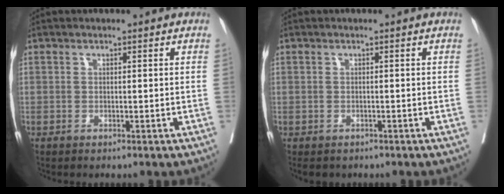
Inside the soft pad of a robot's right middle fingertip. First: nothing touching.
{"total": 2.5, "force": [-2.0, 1.4, 0.6], "torque": [-0.005, -0.001, -0.027]}